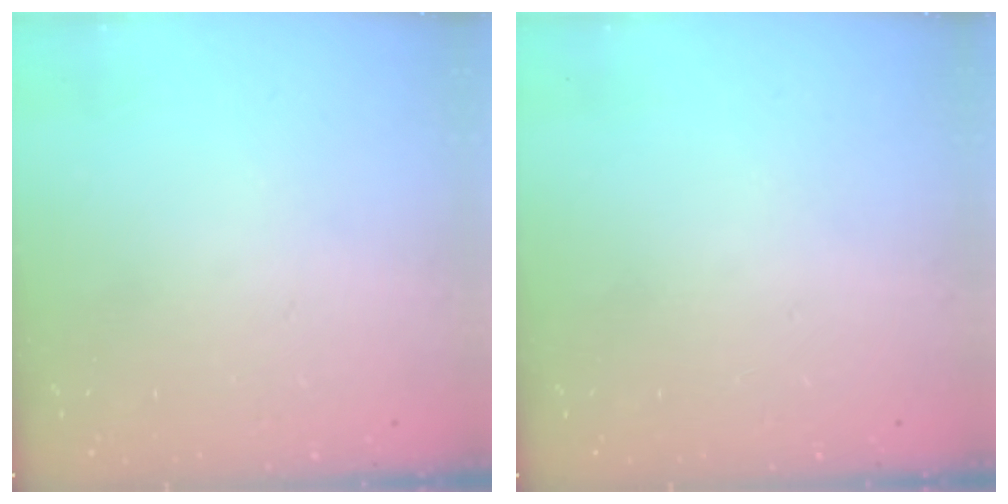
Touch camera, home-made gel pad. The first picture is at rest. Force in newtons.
{"total": 0.0}